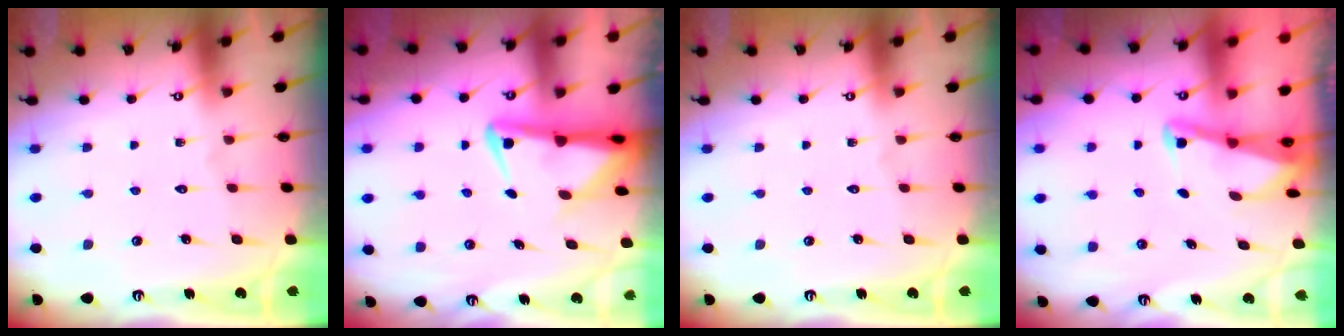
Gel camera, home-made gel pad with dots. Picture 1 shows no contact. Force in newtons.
{"total": 4.8, "press": 4.7, "slide": 0.9}
{"total": 0.0}
{"total": 2.3, "press": 2.2, "slide": 0.4}